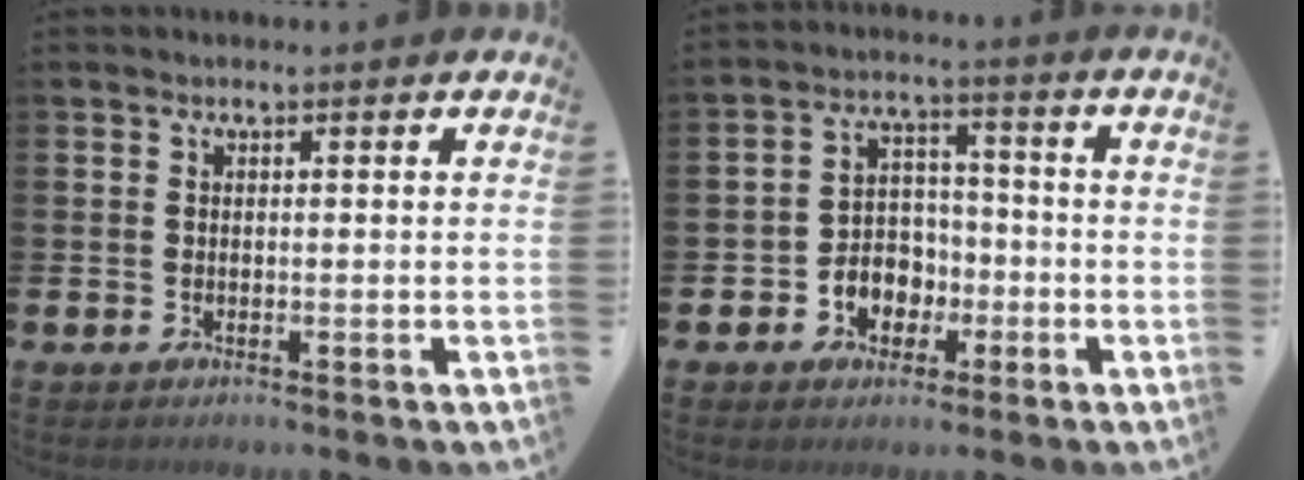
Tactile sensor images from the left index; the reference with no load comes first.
{"total": 4.8, "force": [-1.6, 4.4, 1.3], "torque": [-0.035, 0.005, -0.036]}